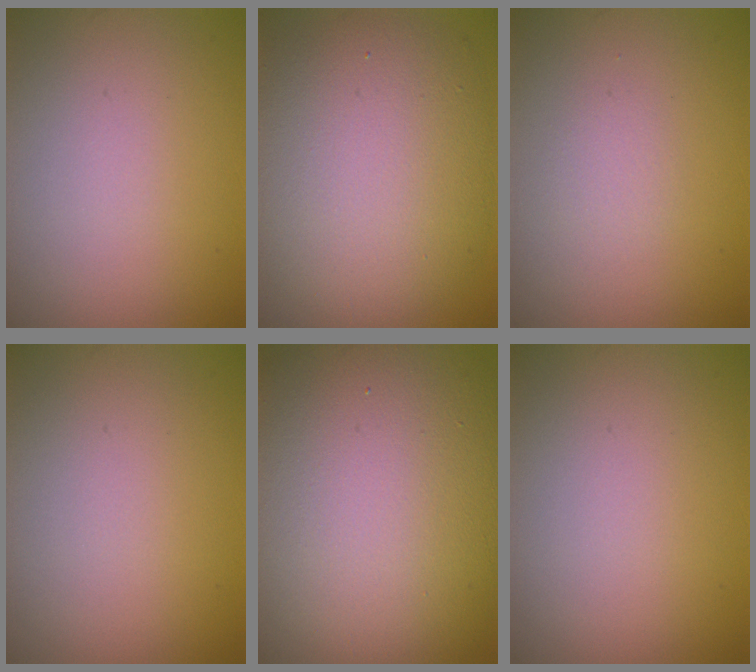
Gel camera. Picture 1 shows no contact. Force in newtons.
{"total": 10.6, "press": 10.6, "slide": 0.6}
{"total": 0.9, "press": 0.9, "slide": 0.0}
{"total": 0.0}
{"total": 19.0, "press": 19.0, "slide": 0.6}
{"total": 0.0}